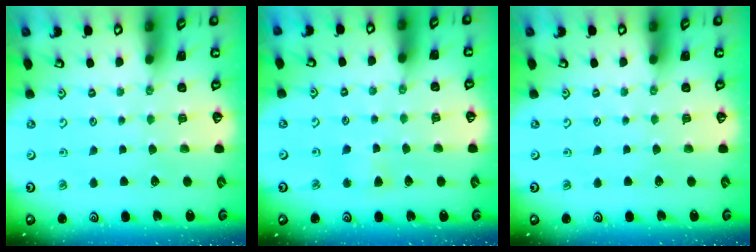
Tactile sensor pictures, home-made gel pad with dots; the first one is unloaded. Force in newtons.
{"total": 2.6, "press": 2.6, "slide": 0.5}
{"total": 0.0}